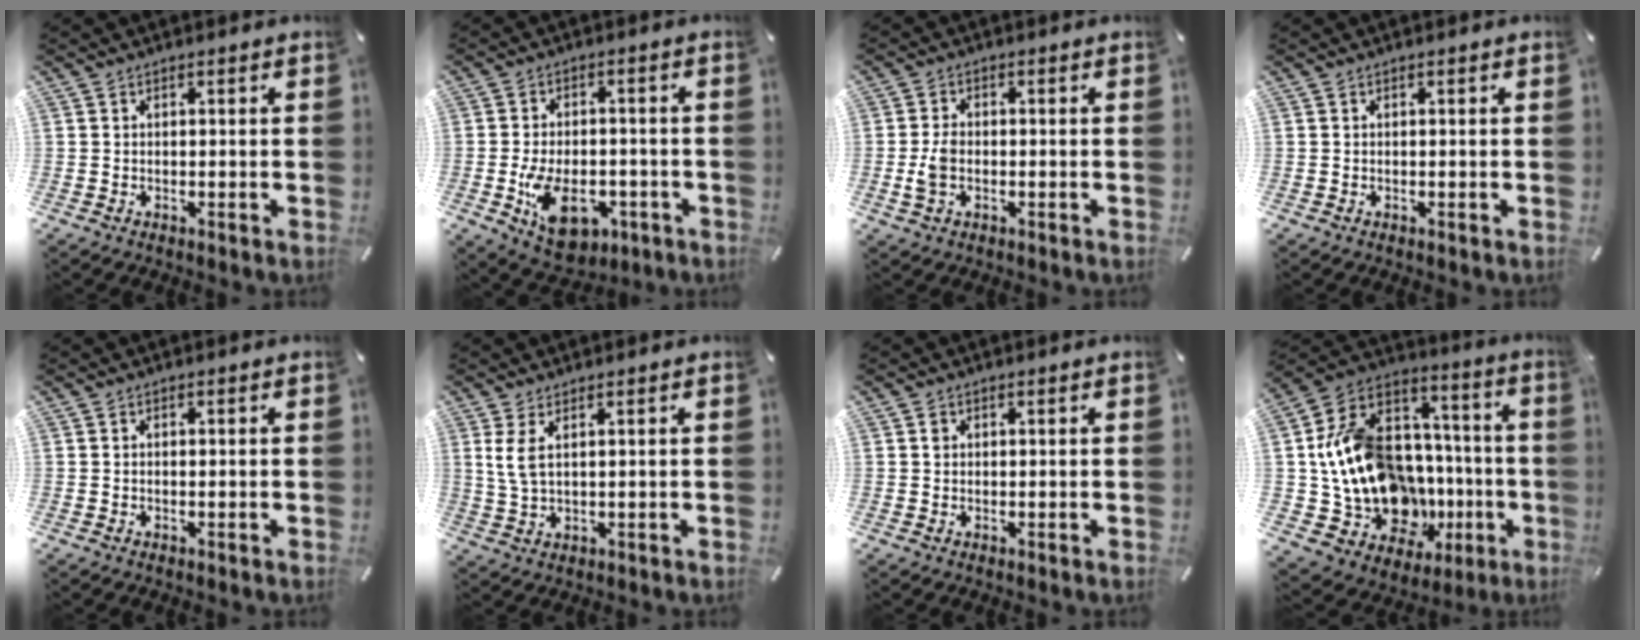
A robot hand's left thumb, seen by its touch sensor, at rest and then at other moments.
{"total": 11.3, "force": [-3.8, 7.2, 7.9], "torque": [-0.153, 0.005, -0.061]}
{"total": 4.4, "force": [-0.8, 3.0, 3.0], "torque": [-0.059, -0.001, -0.018]}
{"total": 0.0}
{"total": 0.0}
{"total": 4.6, "force": [1.8, 1.7, 3.9], "torque": [-0.097, -0.006, 0.030]}
{"total": 0.8, "force": [0.3, 0.7, 0.2], "torque": [0.003, -0.002, 0.004]}
{"total": 22.0, "force": [-4.4, 16.5, 13.9], "torque": [-0.270, -0.017, -0.042]}